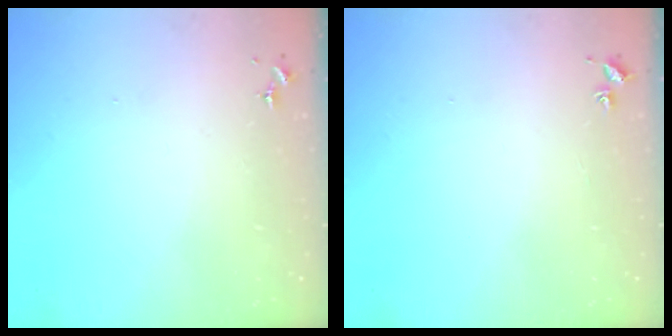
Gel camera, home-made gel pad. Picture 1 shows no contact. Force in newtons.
{"total": 1.9, "press": 1.9, "slide": 0.2}